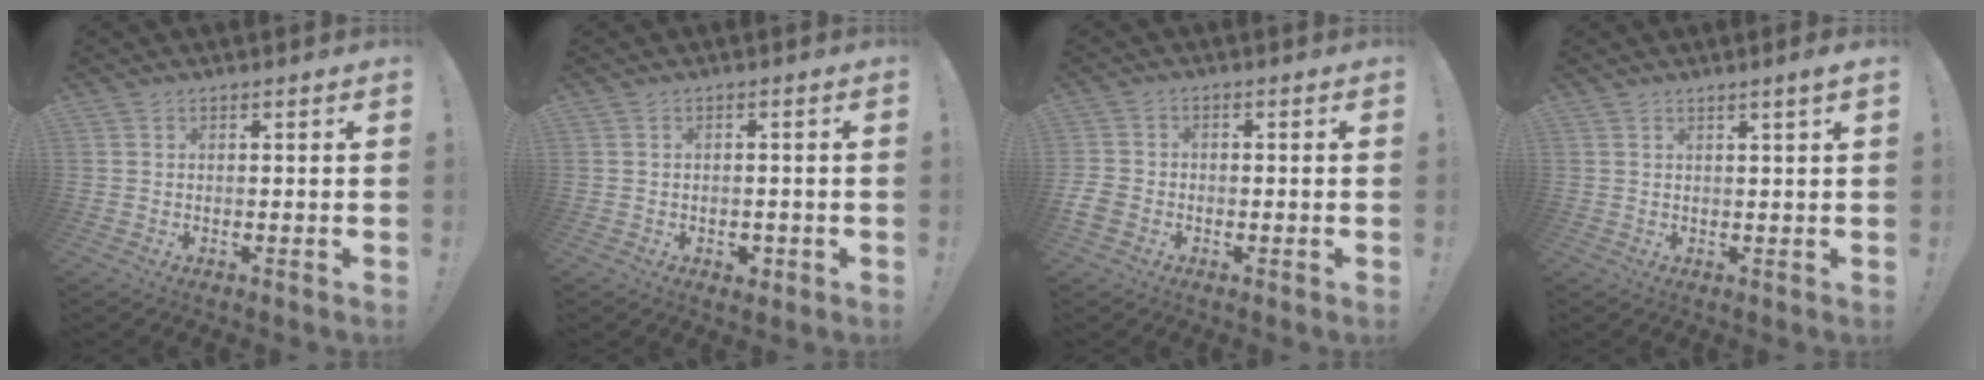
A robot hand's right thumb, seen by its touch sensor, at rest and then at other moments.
{"total": 2.5, "force": [-1.1, 2.0, 1.0], "torque": [0.005, 0.000, -0.020]}
{"total": 4.7, "force": [-1.9, 3.6, 2.3], "torque": [-0.054, 0.008, -0.033]}
{"total": 2.4, "force": [1.4, -0.3, 2.0], "torque": [-0.030, -0.006, 0.021]}